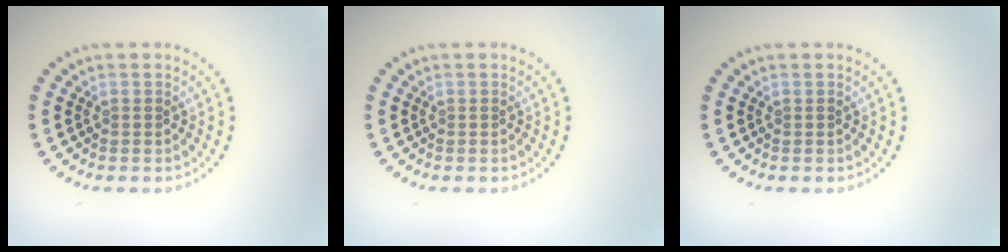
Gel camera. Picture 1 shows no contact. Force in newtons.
{"total": 0.0}
{"total": 0.0}